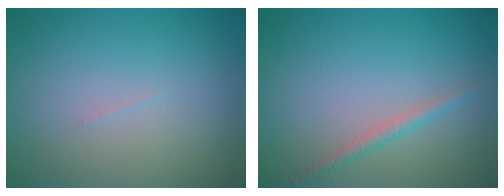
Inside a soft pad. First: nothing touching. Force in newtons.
{"total": 1.4, "press": 1.4, "slide": 0.0}